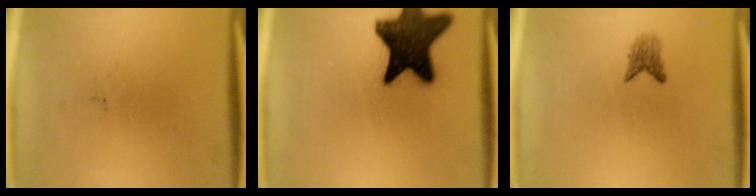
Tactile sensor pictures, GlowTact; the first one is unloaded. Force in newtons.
{"total": 17.7}
{"total": 1.8}